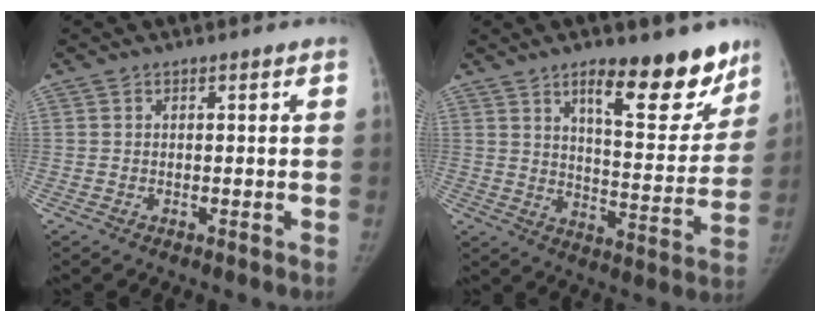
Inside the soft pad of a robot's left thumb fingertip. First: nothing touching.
{"total": 16.9, "force": [11.0, 5.6, 11.5], "torque": [-0.106, -0.077, 0.166]}